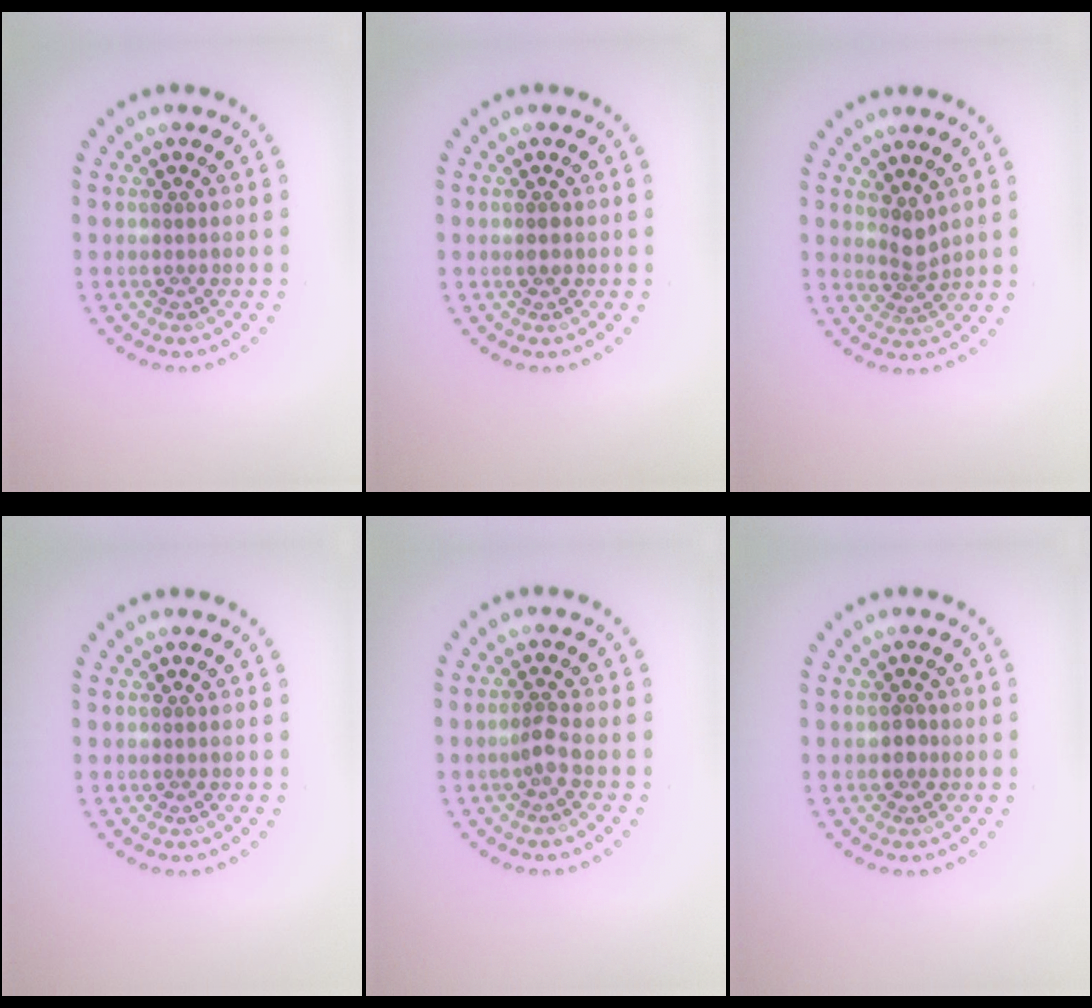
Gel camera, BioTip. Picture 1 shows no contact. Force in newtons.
{"total": 1.1, "press": 1.0, "slide": 0.2}
{"total": 1.9, "press": 1.4, "slide": 1.3}
{"total": 0.0}
{"total": 1.4, "press": 1.0, "slide": 1.0}
{"total": 1.2, "press": 1.0, "slide": 0.5}